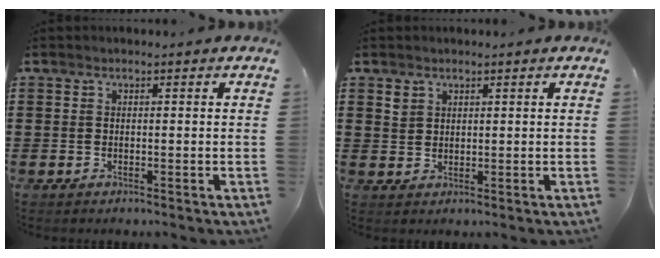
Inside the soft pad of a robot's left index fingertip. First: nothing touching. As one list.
[{"total": 1.7, "force": [1.3, 1.1, 0.3], "torque": [-0.009, 0.003, 0.025]}]